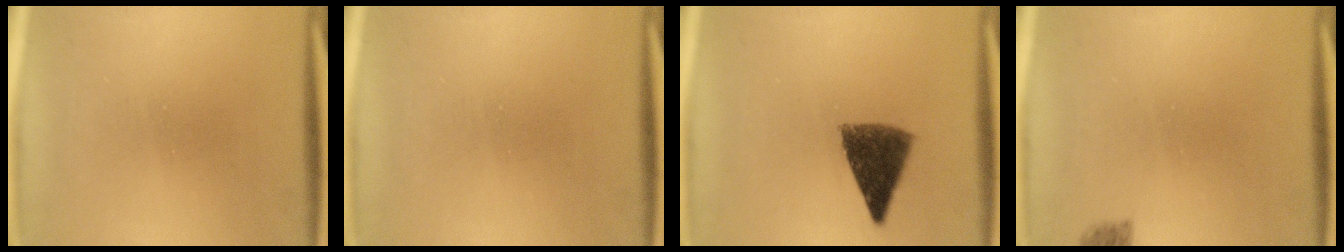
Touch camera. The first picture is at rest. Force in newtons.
{"total": 0.0}
{"total": 6.4}
{"total": 1.8}